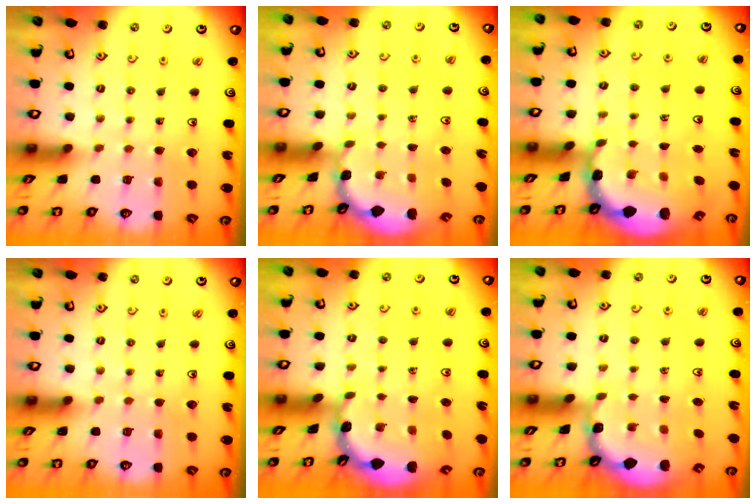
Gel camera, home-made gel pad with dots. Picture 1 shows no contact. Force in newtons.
{"total": 1.6, "press": 1.5, "slide": 0.2}
{"total": 2.2, "press": 2.0, "slide": 0.9}
{"total": 0.0}
{"total": 1.8, "press": 1.8, "slide": 0.1}
{"total": 1.8, "press": 1.6, "slide": 0.8}